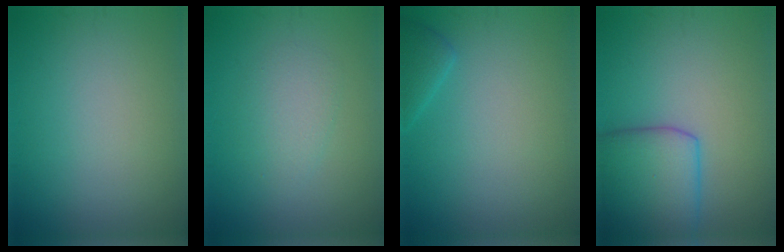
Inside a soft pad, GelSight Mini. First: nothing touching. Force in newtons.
{"total": 2.2, "press": 2.2, "slide": 0.1}
{"total": 1.6, "press": 1.6, "slide": 0.2}
{"total": 5.8, "press": 5.8, "slide": 0.3}